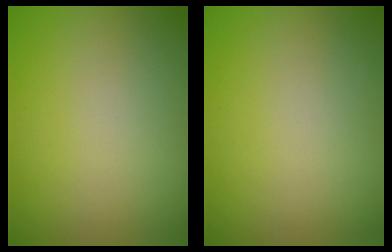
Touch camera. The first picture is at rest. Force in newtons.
{"total": 0.0}